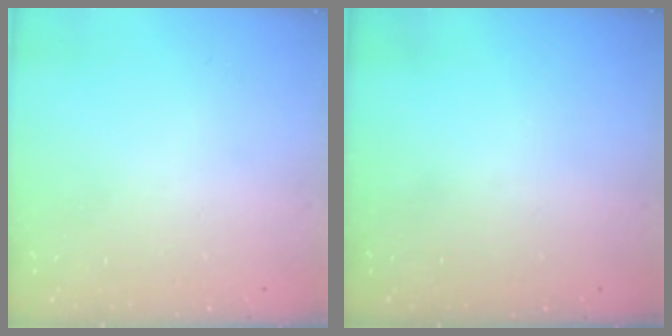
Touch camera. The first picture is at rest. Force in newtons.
{"total": 0.0}